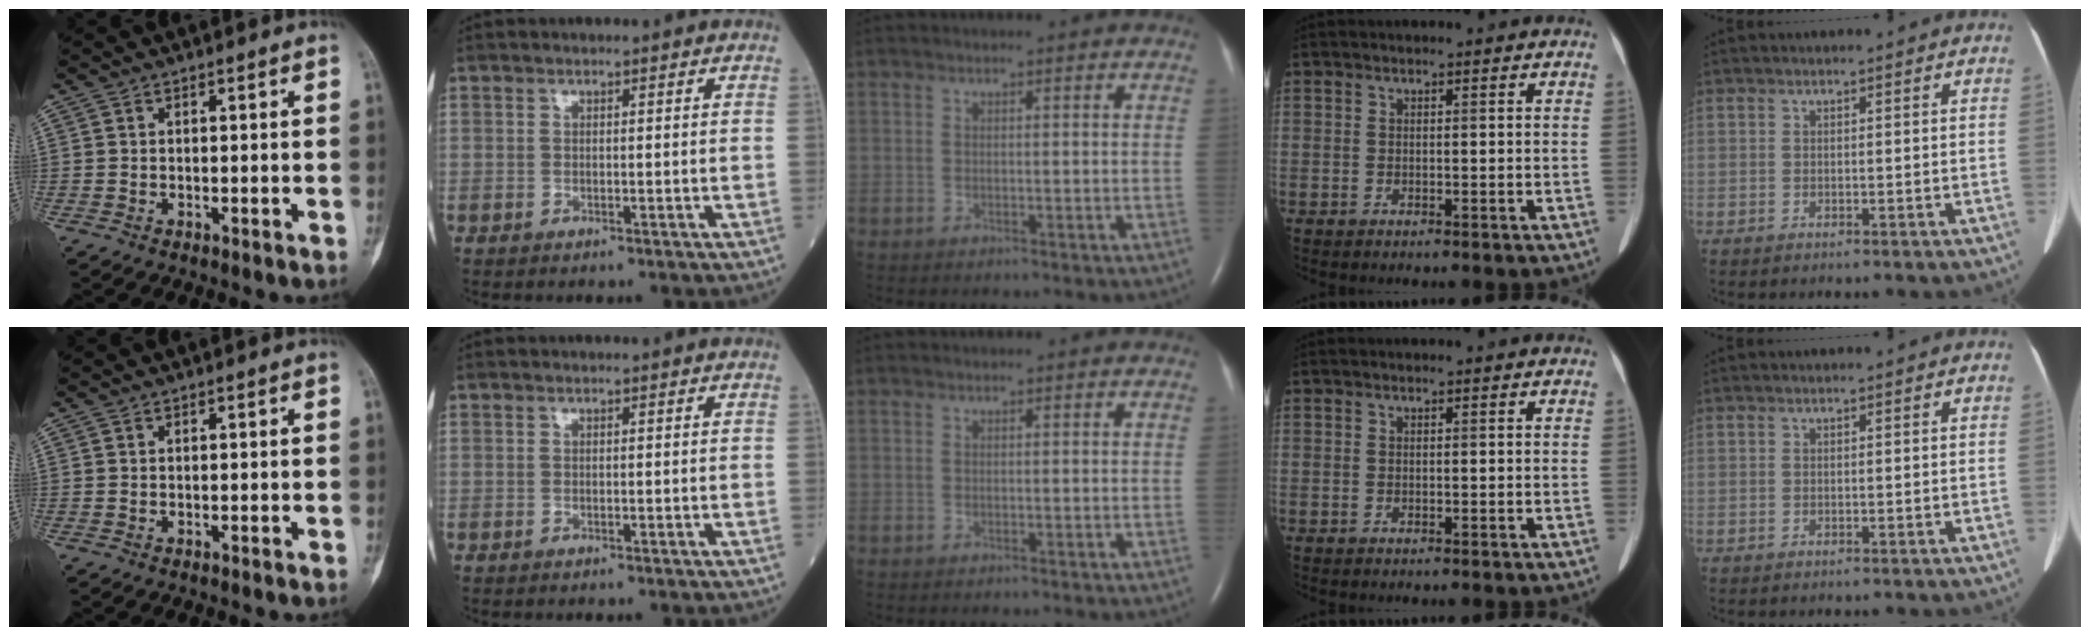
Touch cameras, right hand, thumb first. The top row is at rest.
{}